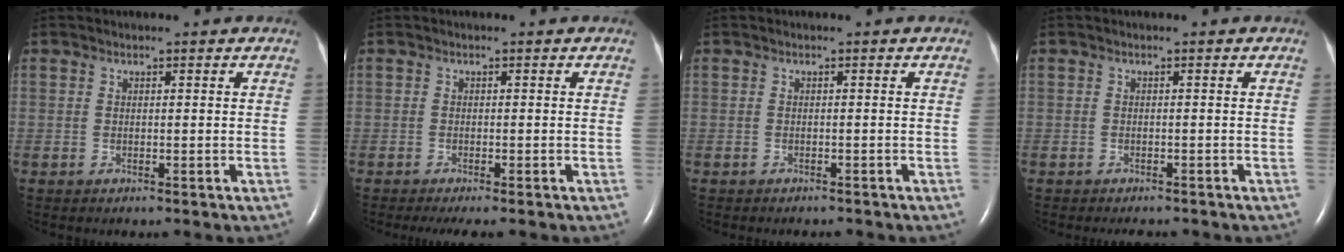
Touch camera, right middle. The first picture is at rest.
{"total": 3.7, "force": [-3.0, 0.3, 2.2], "torque": [-0.031, -0.010, -0.041]}
{"total": 2.8, "force": [-2.5, 0.8, 0.9], "torque": [-0.017, -0.005, -0.025]}
{"total": 3.2, "force": [-2.8, 1.0, 1.2], "torque": [-0.017, -0.005, -0.028]}